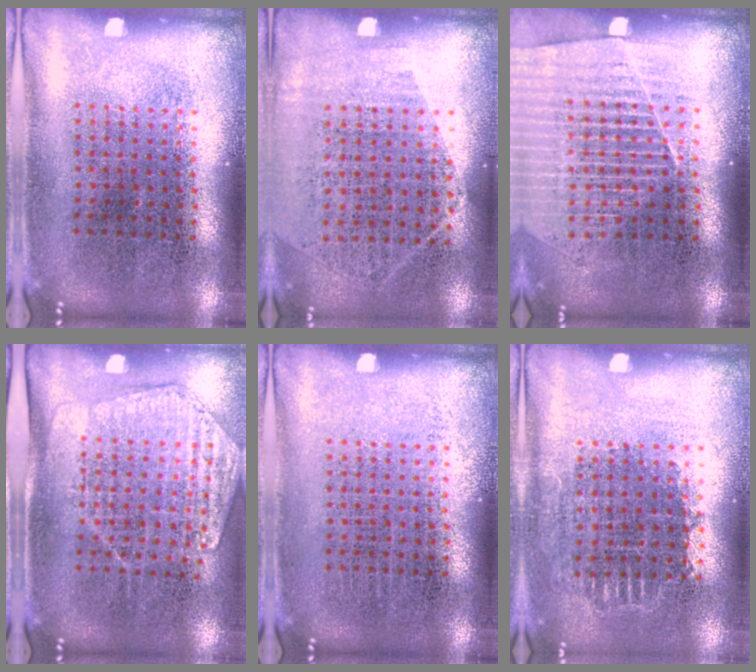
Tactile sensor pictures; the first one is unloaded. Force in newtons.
{"total": 1.3, "press": 1.0, "slide": 0.7}
{"total": 1.3, "press": 1.3, "slide": 0.3}
{"total": 1.6, "press": 1.5, "slide": 0.6}
{"total": 0.0}
{"total": 0.7, "press": 0.7, "slide": 0.2}